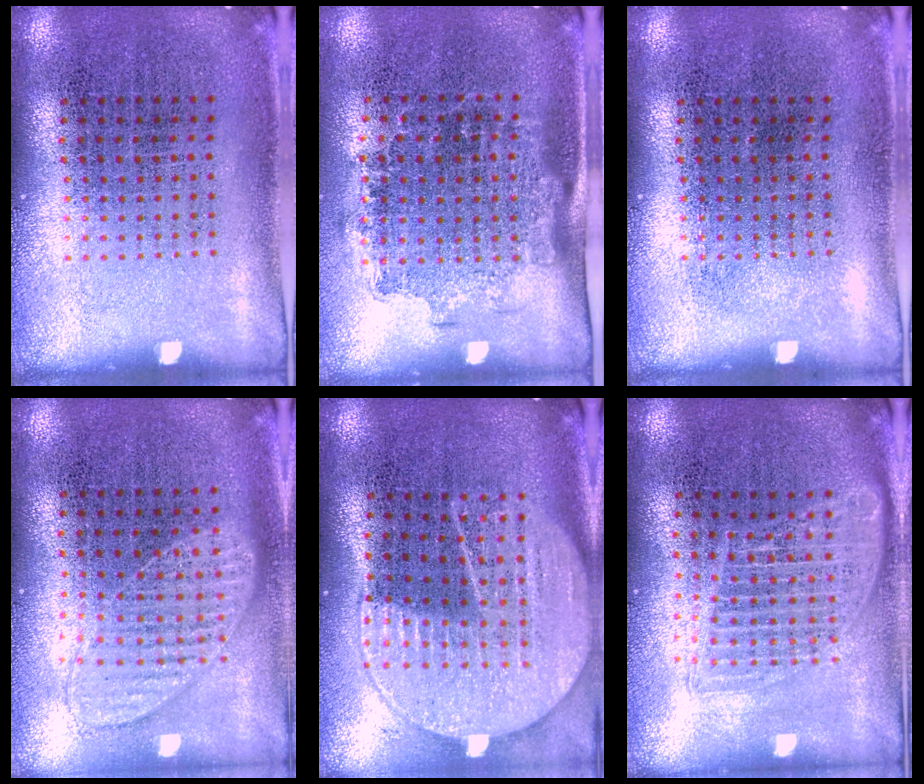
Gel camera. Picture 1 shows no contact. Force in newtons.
{"total": 1.3, "press": 1.1, "slide": 0.7}
{"total": 0.0}
{"total": 0.9, "press": 0.9, "slide": 0.1}
{"total": 2.1, "press": 1.9, "slide": 0.9}
{"total": 1.6, "press": 1.4, "slide": 0.8}